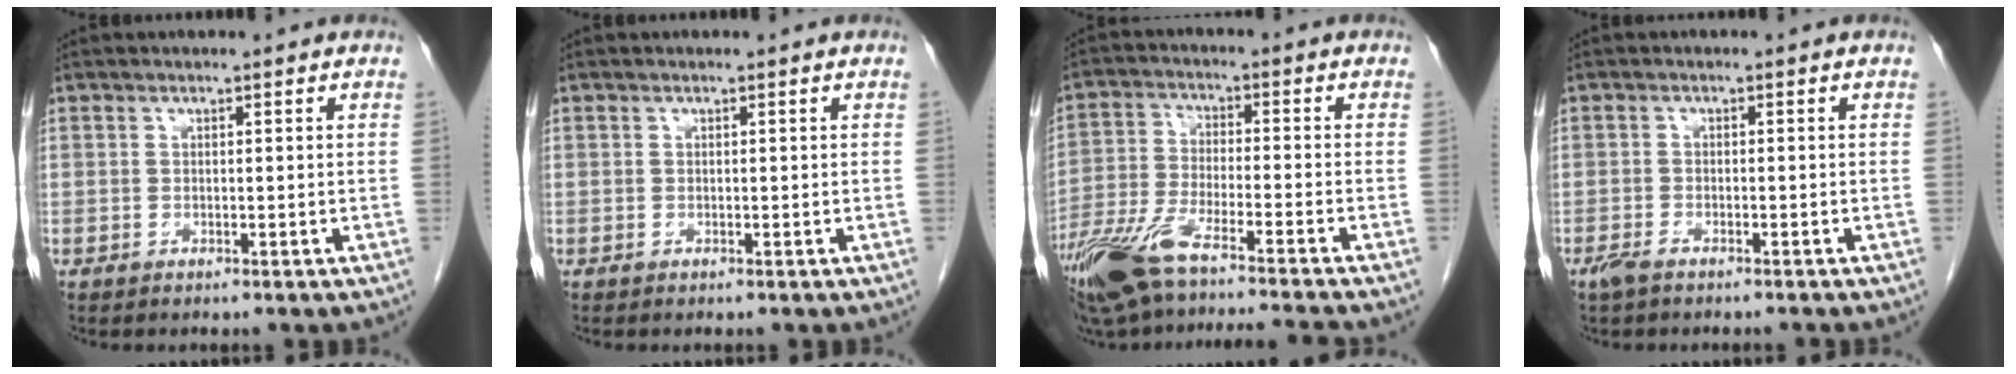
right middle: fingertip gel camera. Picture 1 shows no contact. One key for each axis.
{"total": 0.0}
{"total": 15.1, "fx": -12.0, "fy": 0.0, "fz": 9.2, "tx": -0.188, "ty": -0.033, "tz": -0.210}
{"total": 2.6, "fx": -2.2, "fy": 0.4, "fz": 1.4, "tx": -0.025, "ty": -0.004, "tz": -0.037}